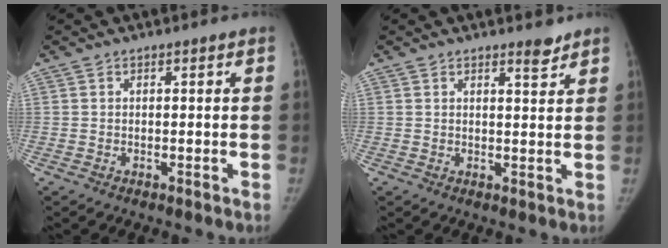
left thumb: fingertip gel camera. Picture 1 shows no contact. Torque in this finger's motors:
{"motor_torque": [0.48, -0.27, 0.52, 0.02, 0.09]}